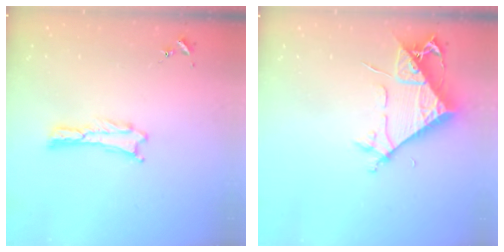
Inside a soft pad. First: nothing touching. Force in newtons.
{"total": 7.7, "press": 7.6, "slide": 0.9}